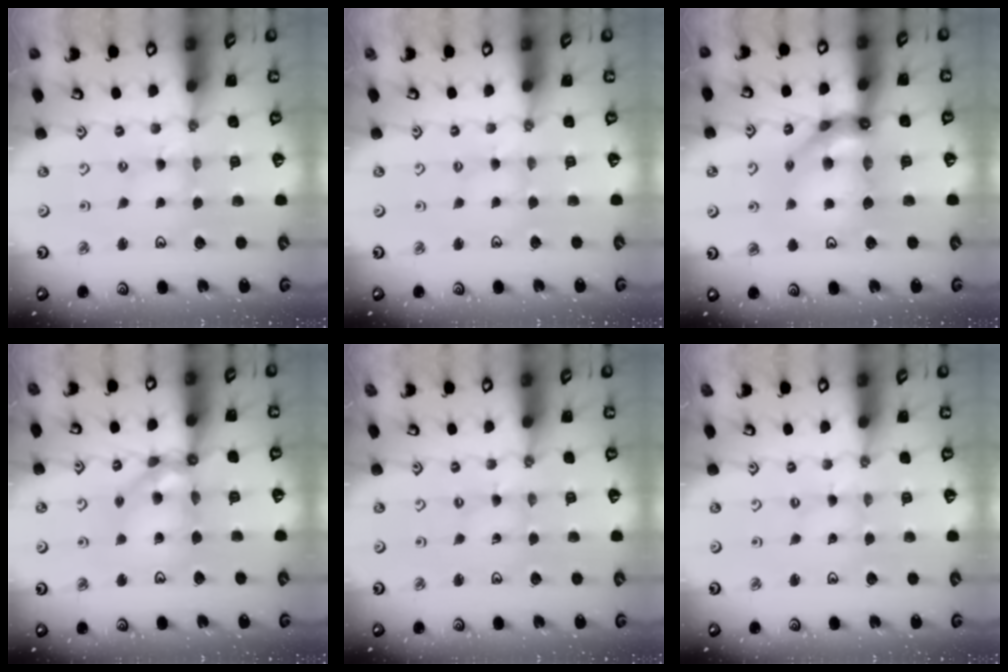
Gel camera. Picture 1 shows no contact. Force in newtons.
{"total": 1.0, "press": 1.0, "slide": 0.2}
{"total": 15.2, "press": 15.1, "slide": 1.9}
{"total": 12.2, "press": 12.1, "slide": 1.5}
{"total": 0.0}
{"total": 0.0}